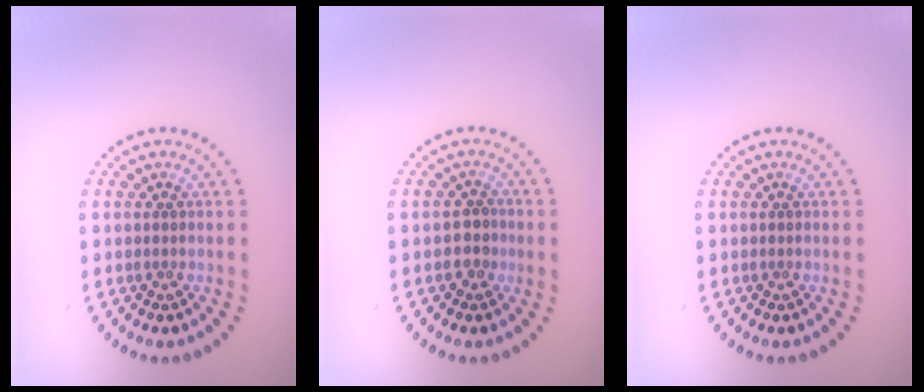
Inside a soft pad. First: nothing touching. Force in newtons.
{"total": 1.9, "press": 1.8, "slide": 0.7}
{"total": 0.0}